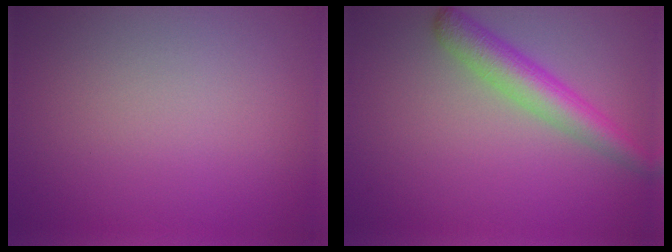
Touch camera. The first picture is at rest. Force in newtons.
{"total": 3.9, "press": 3.9, "slide": 0.2}